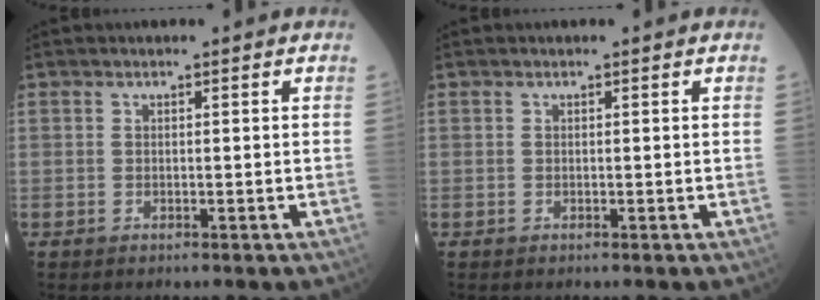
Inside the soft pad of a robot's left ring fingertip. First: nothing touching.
{"total": 0.0}